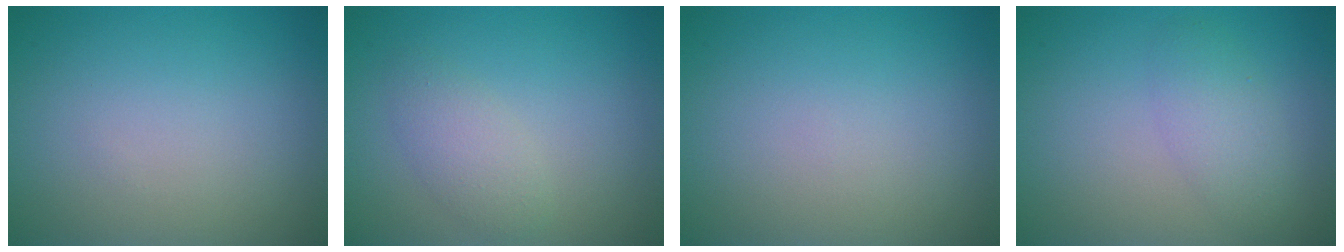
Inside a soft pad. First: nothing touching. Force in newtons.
{"total": 2.1, "press": 2.1, "slide": 0.2}
{"total": 0.0}
{"total": 2.4, "press": 2.4, "slide": 0.2}